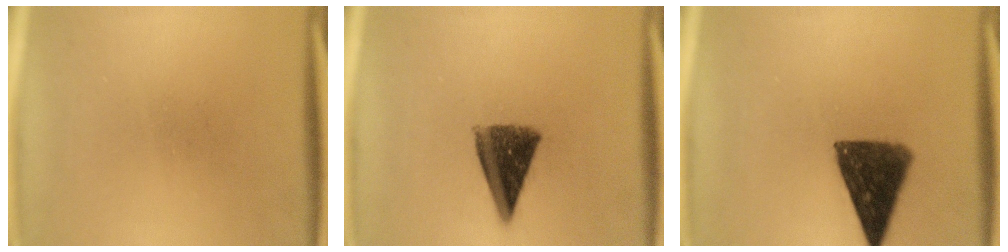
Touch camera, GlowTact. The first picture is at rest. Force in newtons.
{"total": 9.5}
{"total": 11.7}